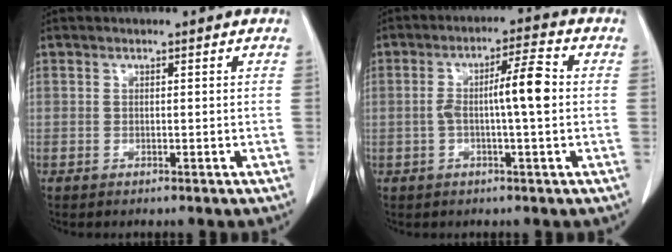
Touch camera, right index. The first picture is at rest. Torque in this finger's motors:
{"motor_torque": [0.32, 0.05, 0.22, 0.07]}